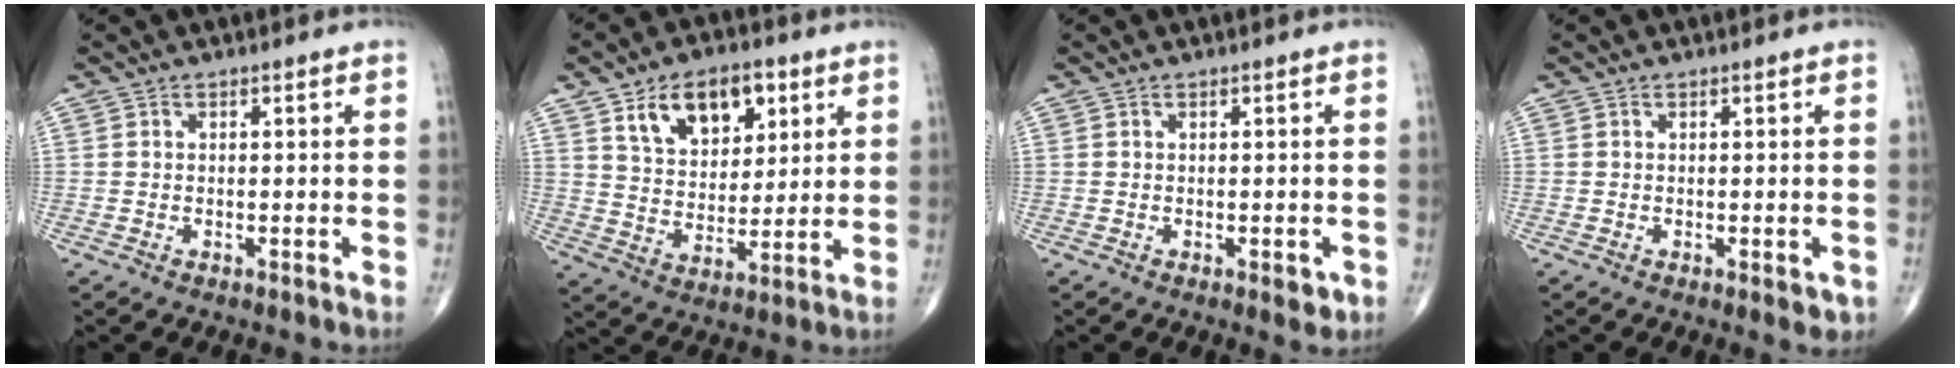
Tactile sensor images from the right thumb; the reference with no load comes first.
{"total": 13.8, "force": [6.5, 8.5, 8.7], "torque": [-0.099, -0.026, 0.115]}
{"total": 2.2, "force": [-0.7, 1.0, 1.8], "torque": [-0.012, -0.002, -0.006]}
{"total": 2.3, "force": [-0.7, 0.9, 2.0], "torque": [-0.015, -0.004, -0.005]}